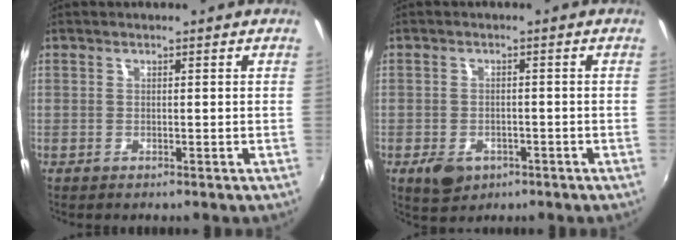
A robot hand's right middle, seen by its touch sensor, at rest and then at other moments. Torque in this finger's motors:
{"motor_torque": [0.66, -0.36, 0.02, 0.02]}